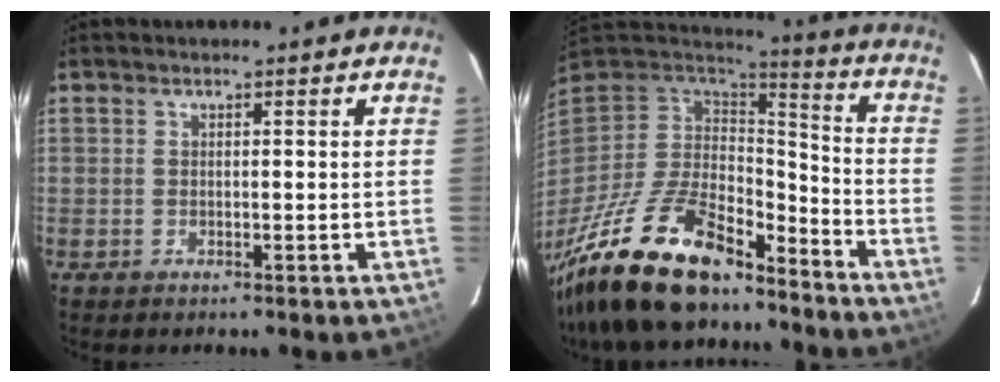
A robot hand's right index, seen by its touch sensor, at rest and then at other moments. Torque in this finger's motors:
{"motor_torque": [0.97, -1.17, 1.05, 0.19]}